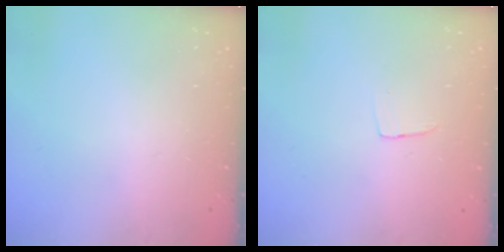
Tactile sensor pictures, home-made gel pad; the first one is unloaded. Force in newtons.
{"total": 2.9, "press": 2.9, "slide": 0.1}